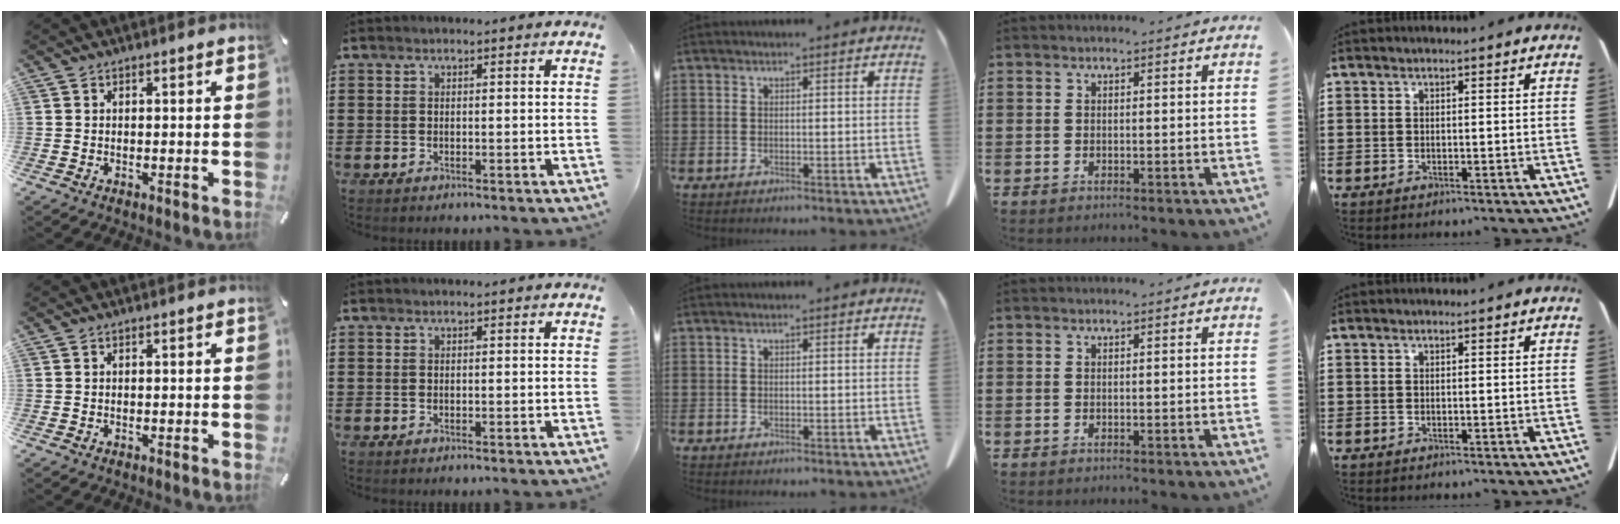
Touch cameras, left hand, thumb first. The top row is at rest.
{}